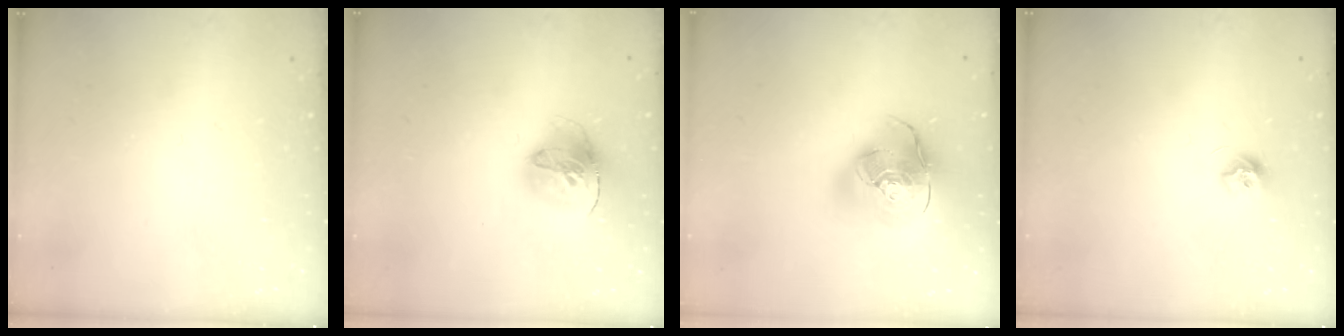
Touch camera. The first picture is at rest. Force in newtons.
{"total": 16.0, "press": 15.9, "slide": 1.7}
{"total": 22.5, "press": 22.3, "slide": 3.4}
{"total": 7.6, "press": 7.6, "slide": 0.8}